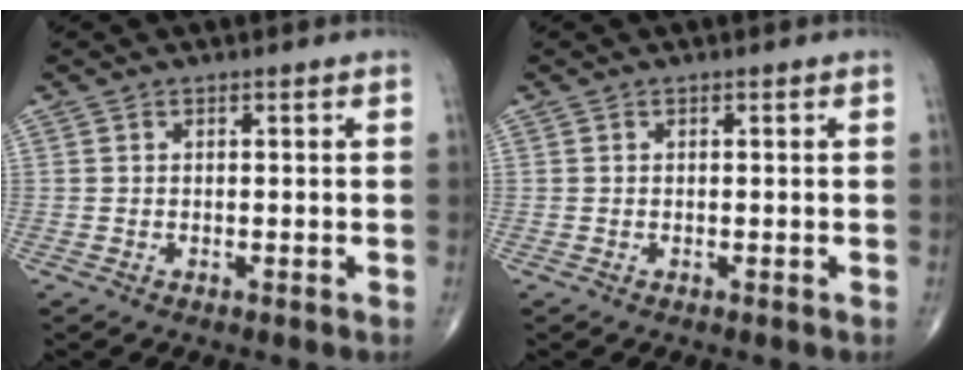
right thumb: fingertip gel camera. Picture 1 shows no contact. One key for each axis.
{"total": 0.0}